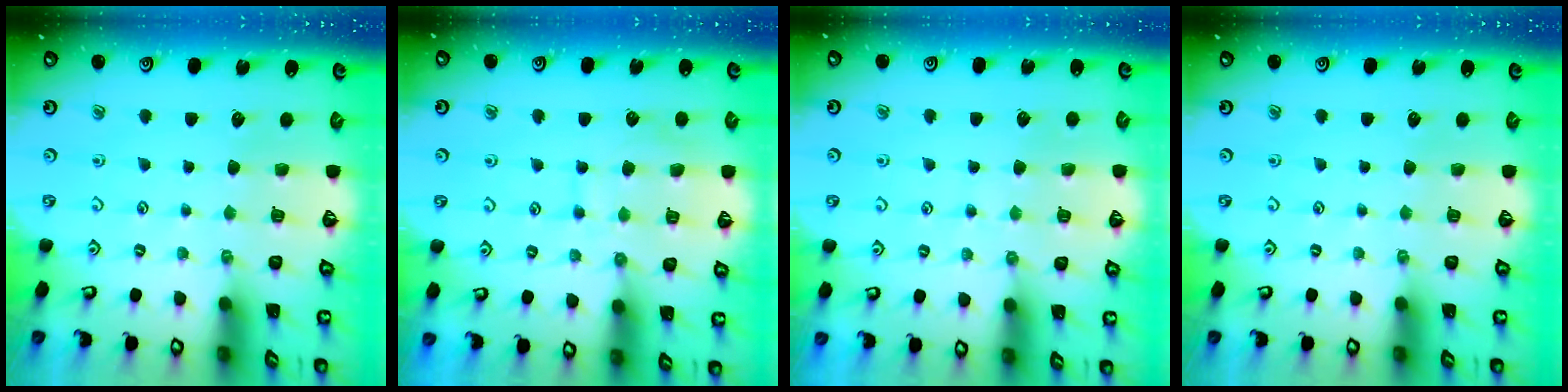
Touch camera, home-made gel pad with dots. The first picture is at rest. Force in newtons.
{"total": 8.9, "press": 8.9, "slide": 0.7}
{"total": 4.5, "press": 4.4, "slide": 0.4}
{"total": 0.0}